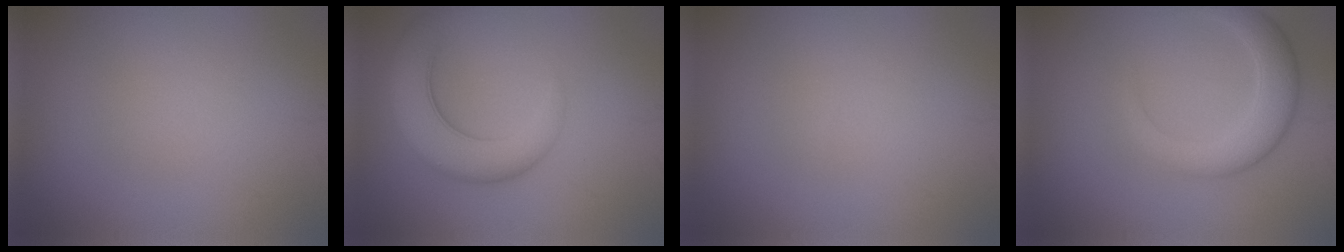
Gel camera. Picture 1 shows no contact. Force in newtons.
{"total": 6.0, "press": 6.0, "slide": 0.4}
{"total": 0.0}
{"total": 4.1, "press": 4.1, "slide": 0.1}